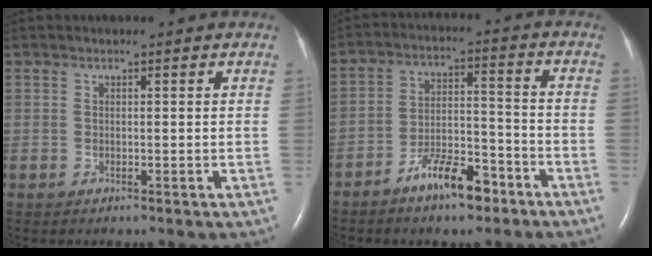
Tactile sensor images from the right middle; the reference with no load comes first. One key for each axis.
{"total": 8.5, "fx": -5.9, "fy": 2.6, "fz": 5.5, "tx": -0.101, "ty": 0.008, "tz": -0.100}